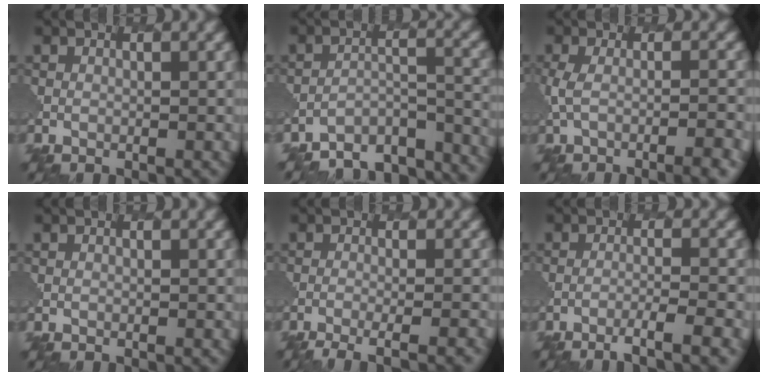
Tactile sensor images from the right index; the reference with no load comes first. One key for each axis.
{"total": 8.6, "fx": -7.9, "fy": 2.4, "fz": 2.1, "tx": -0.027, "ty": -0.002, "tz": -0.107}
{"total": 5.9, "fx": -2.0, "fy": 2.0, "fz": 5.2, "tx": -0.082, "ty": -0.013, "tz": -0.035}
{"total": 0.0}
{"total": 4.4, "fx": -2.9, "fy": 0.9, "fz": 3.1, "tx": -0.036, "ty": 0.003, "tz": -0.052}
{"total": 3.8, "fx": -2.4, "fy": 0.4, "fz": 2.9, "tx": -0.042, "ty": 0.006, "tz": -0.049}